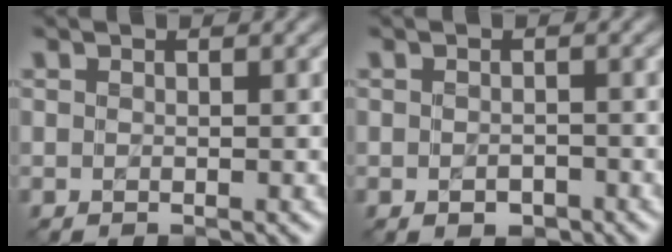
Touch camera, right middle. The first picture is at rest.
{"total": 1.3, "force": [-0.6, 0.8, 0.9], "torque": [-0.017, -0.002, -0.011]}